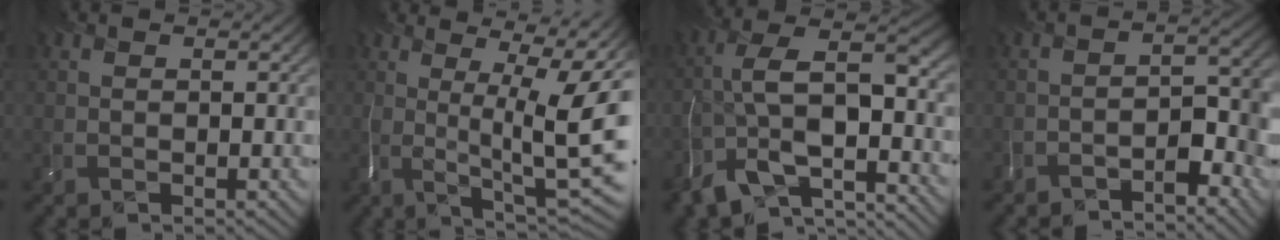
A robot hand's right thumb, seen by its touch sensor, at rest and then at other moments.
{"total": 13.2, "force": [1.6, 2.5, 12.8], "torque": [-0.171, 0.016, 0.046]}
{"total": 12.8, "force": [-8.1, 4.7, 8.7], "torque": [-0.176, -0.004, -0.149]}
{"total": 4.5, "force": [-4.4, 0.2, 1.1], "torque": [0.000, 0.008, -0.069]}